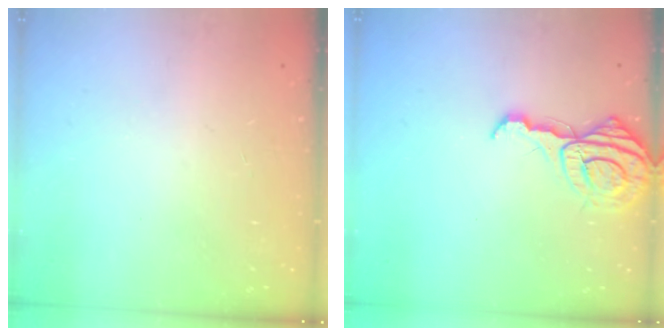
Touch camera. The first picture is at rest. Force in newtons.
{"total": 11.3, "press": 11.2, "slide": 1.3}